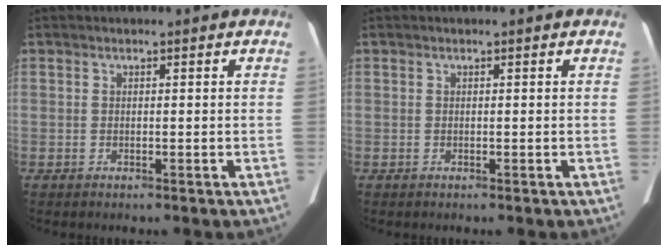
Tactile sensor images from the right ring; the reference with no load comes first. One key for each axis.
{"total": 0.0}